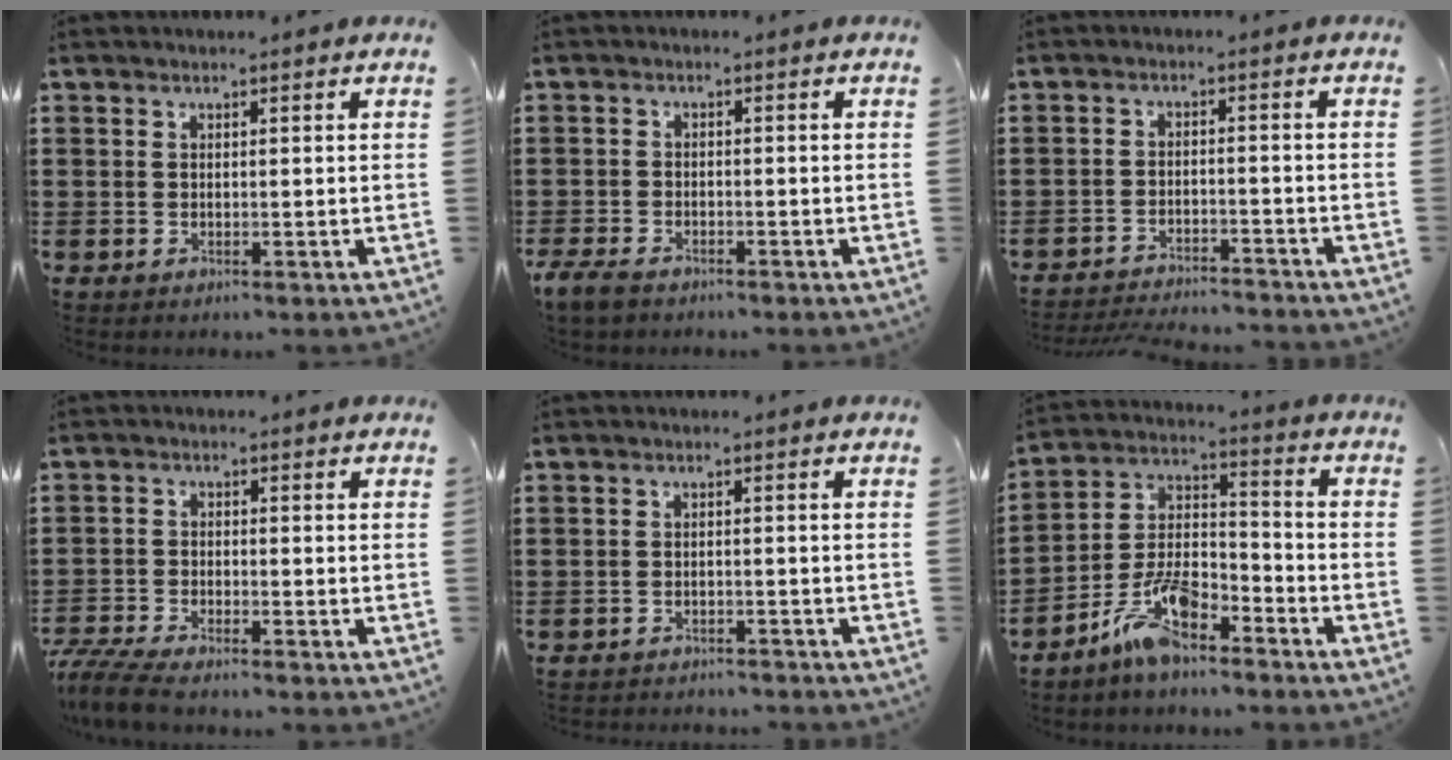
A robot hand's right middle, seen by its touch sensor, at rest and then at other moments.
{"total": 2.5, "force": [-2.0, 0.9, 1.1], "torque": [-0.043, -0.003, -0.047]}
{"total": 3.2, "force": [-3.2, 0.1, 0.2], "torque": [-0.008, 0.002, -0.069]}
{"total": 4.6, "force": [-4.3, 0.2, 1.6], "torque": [-0.054, -0.016, -0.092]}
{"total": 1.9, "force": [-1.9, 0.1, 0.0], "torque": [-0.005, 0.000, -0.041]}
{"total": 11.0, "force": [-8.3, 3.3, 6.5], "torque": [-0.139, 0.015, -0.159]}